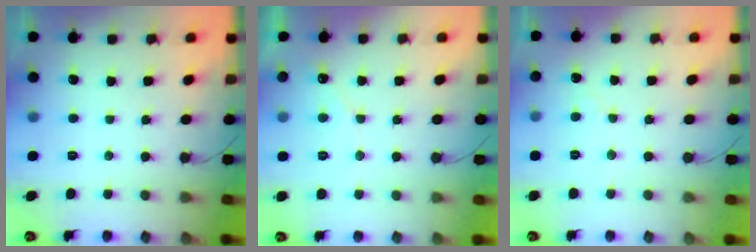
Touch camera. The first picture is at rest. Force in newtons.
{"total": 4.2, "press": 4.2, "slide": 0.2}
{"total": 2.8, "press": 2.8, "slide": 0.2}